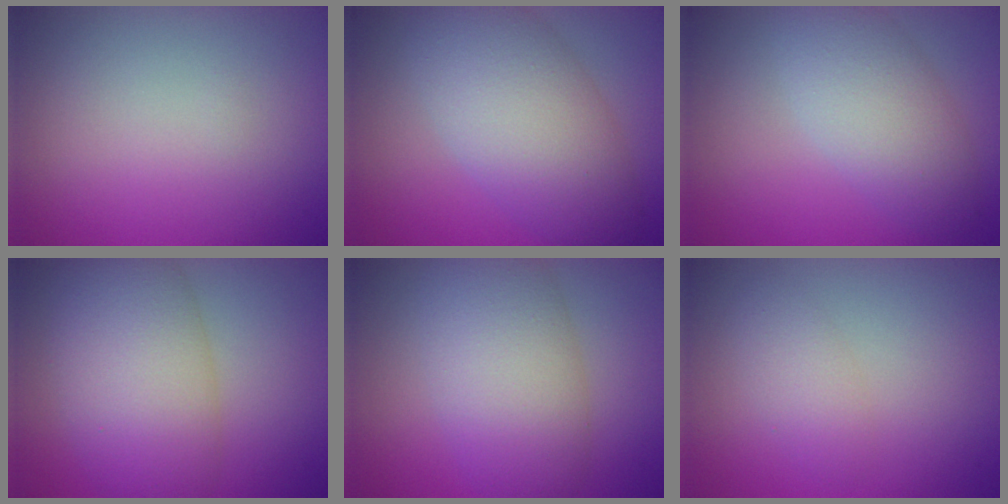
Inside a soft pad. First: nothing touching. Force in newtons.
{"total": 8.1, "press": 8.1, "slide": 0.2}
{"total": 5.0, "press": 5.0, "slide": 0.4}
{"total": 8.6, "press": 8.6, "slide": 0.2}
{"total": 7.8, "press": 7.8, "slide": 0.3}
{"total": 1.9, "press": 1.9, "slide": 0.1}